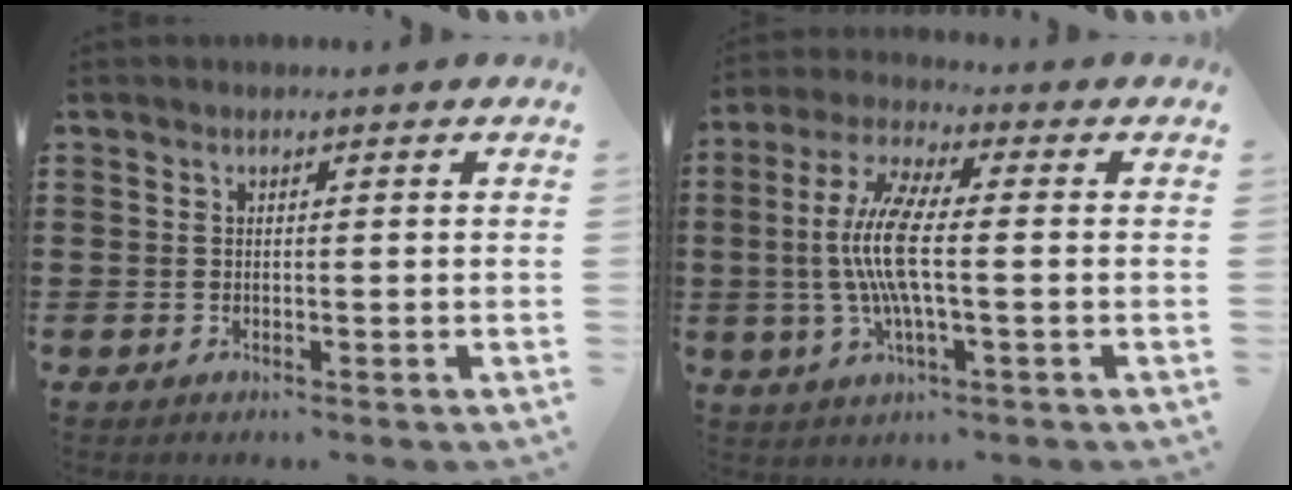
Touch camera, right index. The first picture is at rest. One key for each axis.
{"total": 10.0, "fx": -0.8, "fy": 2.3, "fz": 9.7, "tx": -0.219, "ty": -0.016, "tz": -0.024}